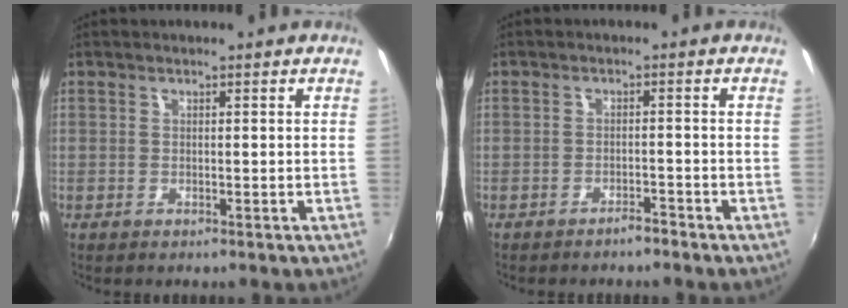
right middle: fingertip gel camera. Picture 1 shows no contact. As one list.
[{"total": 1.8, "force": [-1.7, 0.2, 0.5], "torque": [-0.013, 0.001, -0.023]}]